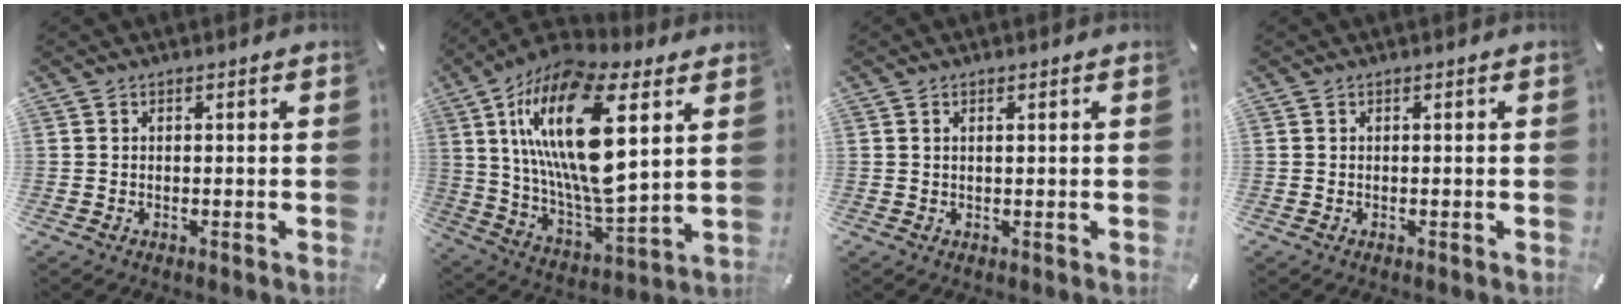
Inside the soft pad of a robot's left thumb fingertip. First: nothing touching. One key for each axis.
{"total": 24.4, "fx": 9.3, "fy": 9.8, "fz": 20.3, "tx": -0.430, "ty": -0.049, "tz": 0.150}
{"total": 0.8, "fx": 0.3, "fy": 0.2, "fz": 0.7, "tx": -0.012, "ty": 0.002, "tz": 0.005}
{"total": 0.0}